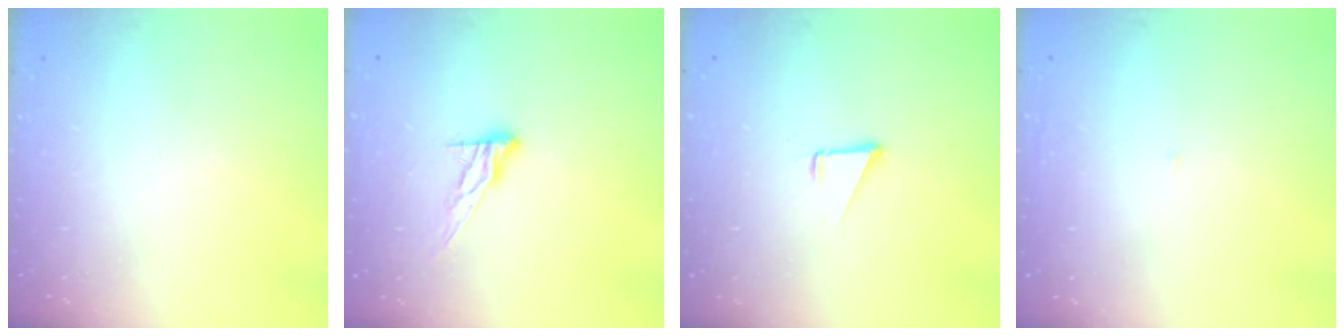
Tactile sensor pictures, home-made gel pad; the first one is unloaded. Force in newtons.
{"total": 8.2, "press": 8.2, "slide": 0.2}
{"total": 1.7, "press": 1.7, "slide": 0.1}
{"total": 2.0, "press": 2.0, "slide": 0.2}